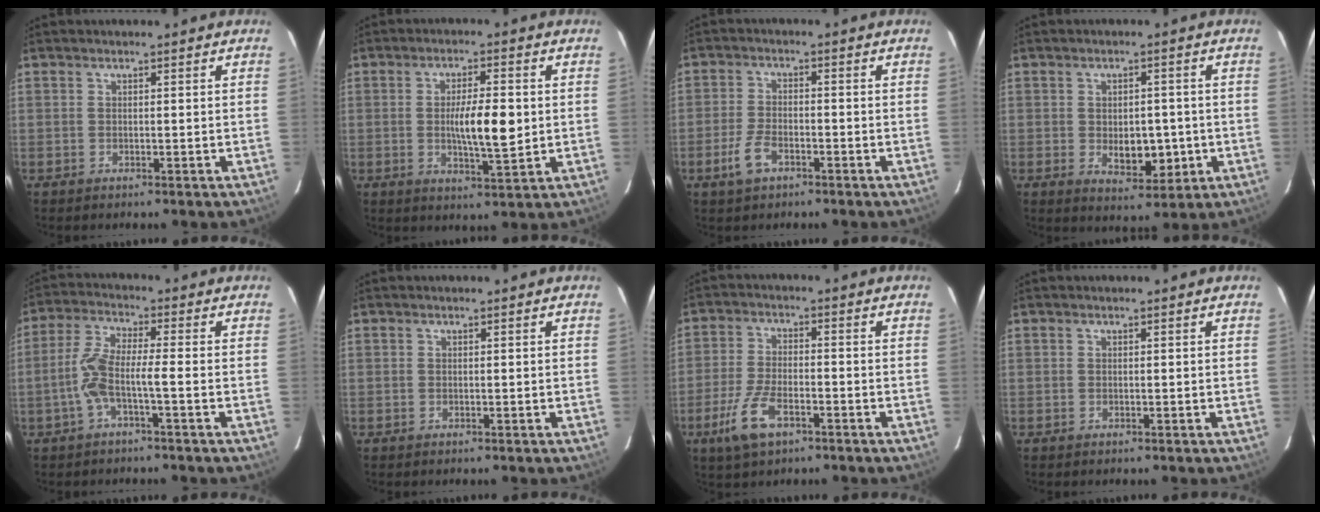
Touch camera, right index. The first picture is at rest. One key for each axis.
{"total": 7.8, "fx": 0.0, "fy": 1.6, "fz": 7.6, "tx": -0.133, "ty": -0.003, "tz": 0.002}
{"total": 4.4, "fx": -2.4, "fy": 2.0, "fz": 3.1, "tx": -0.075, "ty": -0.003, "tz": -0.043}
{"total": 6.4, "fx": -1.1, "fy": 3.6, "fz": 5.2, "tx": -0.072, "ty": -0.004, "tz": -0.004}
{"total": 6.2, "fx": -1.9, "fy": 0.4, "fz": 5.9, "tx": -0.127, "ty": 0.016, "tz": -0.041}
{"total": 0.0}
{"total": 7.5, "fx": -4.0, "fy": 2.7, "fz": 5.7, "tx": -0.132, "ty": -0.010, "tz": -0.073}
{"total": 0.0}